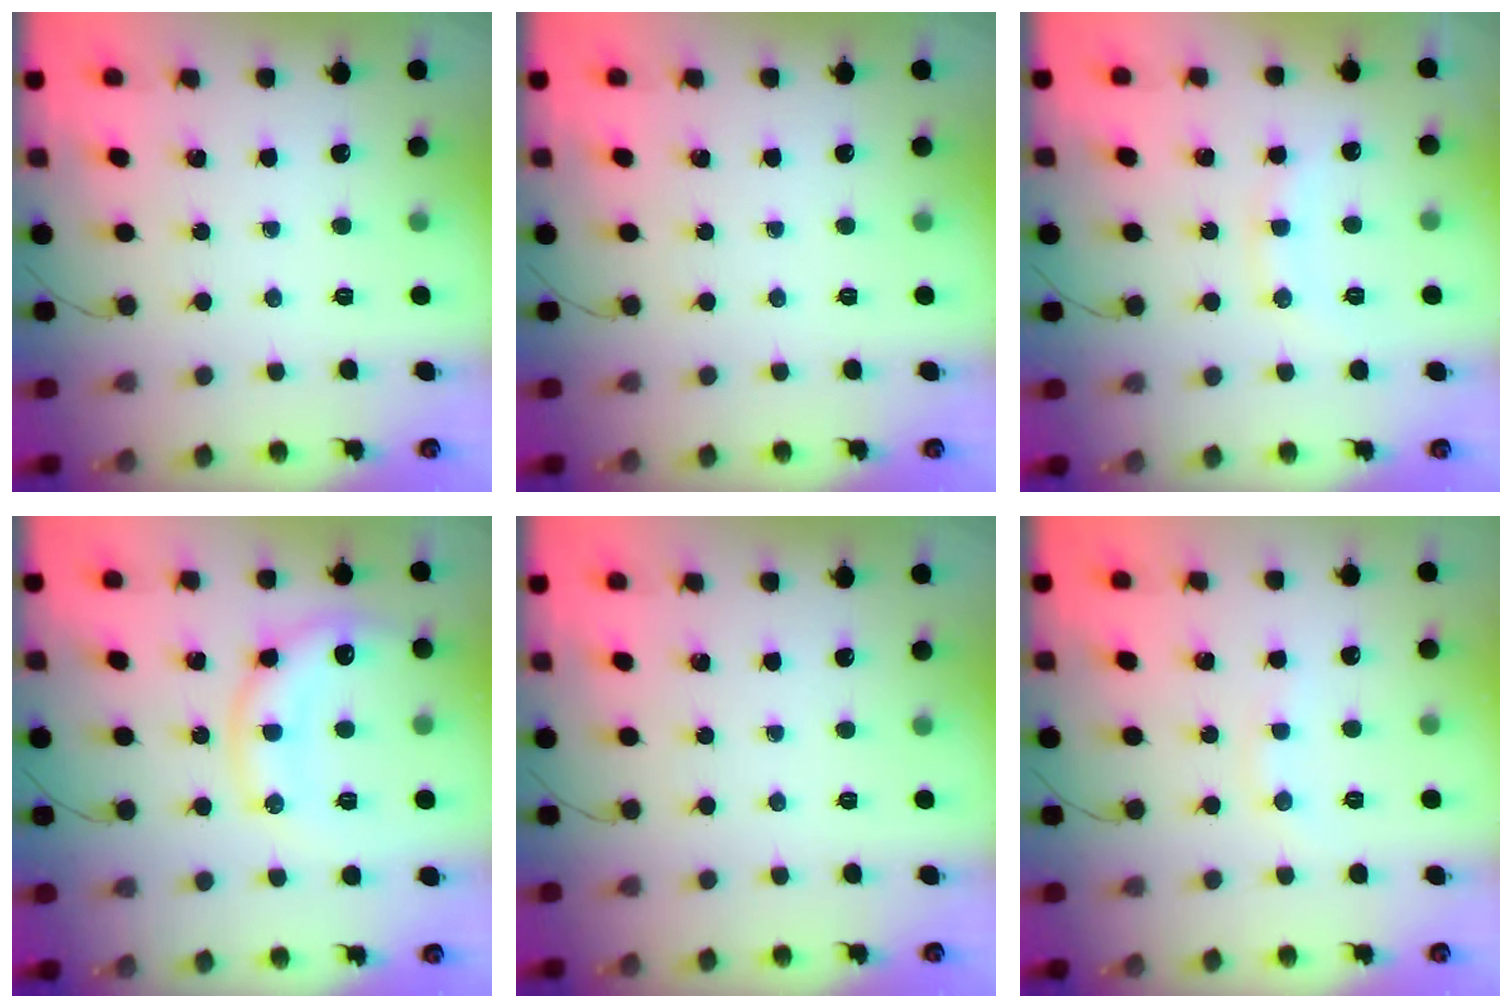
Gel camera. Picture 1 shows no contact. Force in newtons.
{"total": 0.0}
{"total": 9.2, "press": 9.2, "slide": 0.9}
{"total": 13.7, "press": 13.6, "slide": 1.4}
{"total": 0.0}
{"total": 4.6, "press": 4.4, "slide": 1.3}